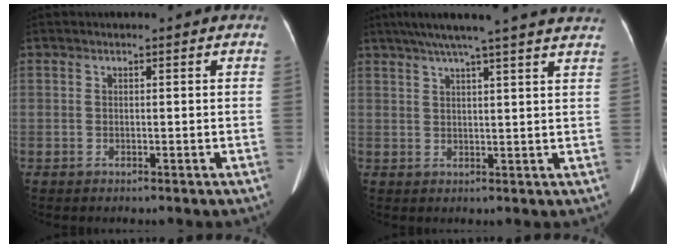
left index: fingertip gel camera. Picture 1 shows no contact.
{"total": 18.0, "force": [15.3, -0.4, 9.4], "torque": [-0.154, 0.023, 0.193]}